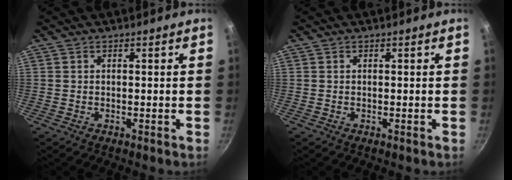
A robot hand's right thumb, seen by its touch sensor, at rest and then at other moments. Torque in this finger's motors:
{"motor_torque": [0.00, 0.00, 0.00, 0.00, 0.00]}